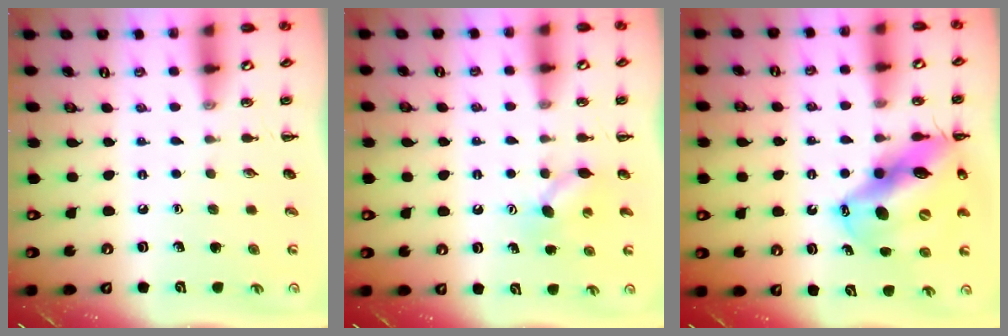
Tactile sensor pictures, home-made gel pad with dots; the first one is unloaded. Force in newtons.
{"total": 5.3, "press": 5.1, "slide": 1.5}
{"total": 17.3, "press": 16.6, "slide": 4.9}